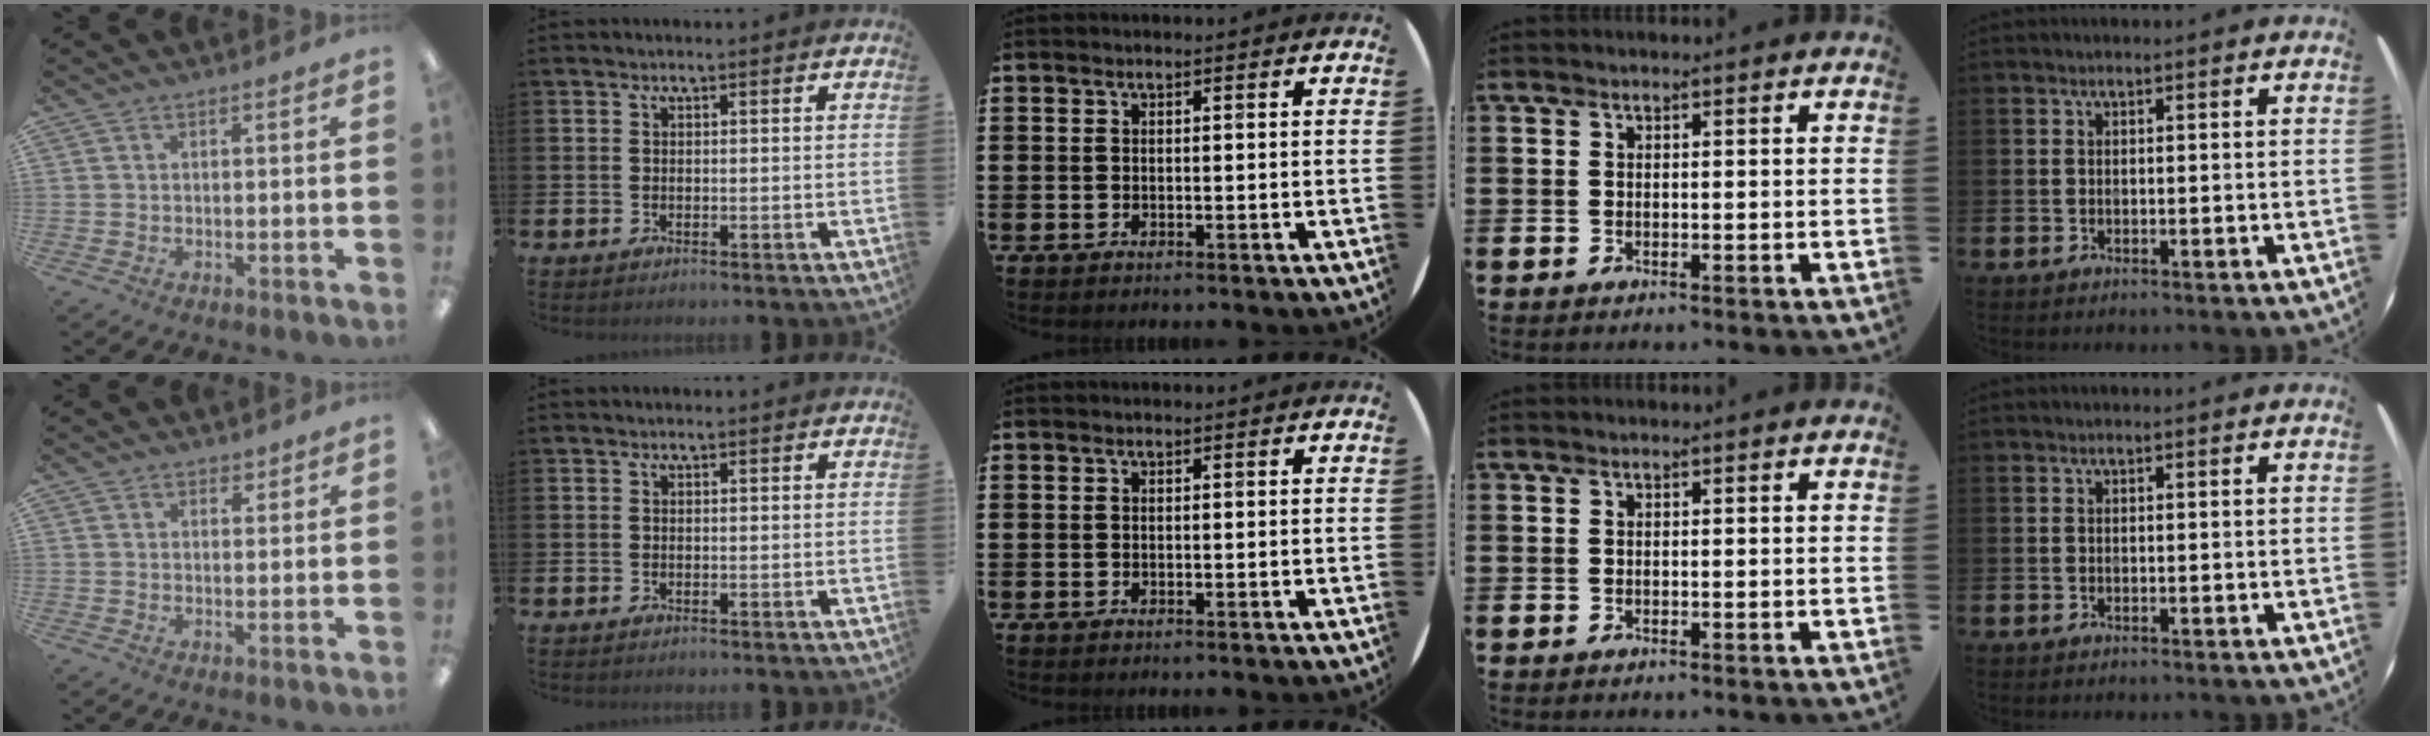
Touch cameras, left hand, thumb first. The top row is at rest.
{"thumb": {"total": 1.8, "force": [1.5, 0.9, 0.4], "torque": [-0.001, -0.004, 0.027]}}